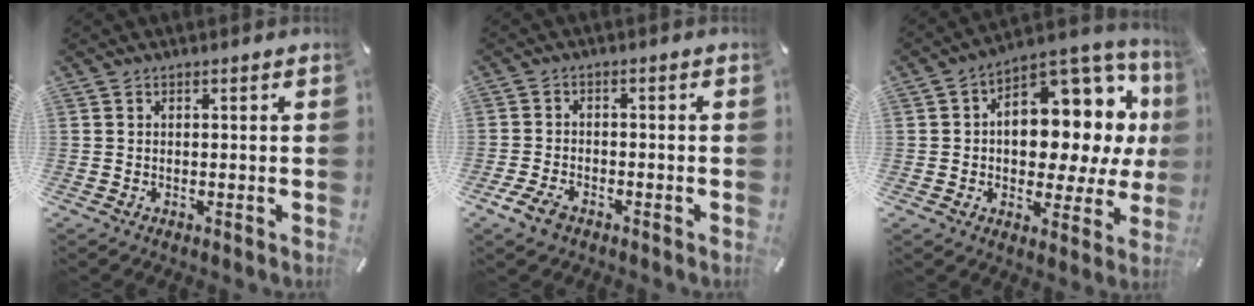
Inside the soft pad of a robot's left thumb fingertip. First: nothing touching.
{"total": 4.7, "force": [-2.9, 2.6, 2.5], "torque": [-0.064, 0.012, -0.059]}
{"total": 14.3, "force": [3.2, 9.2, 10.5], "torque": [-0.126, -0.046, 0.050]}